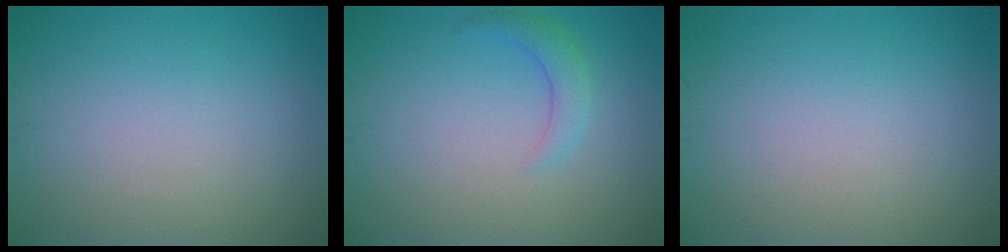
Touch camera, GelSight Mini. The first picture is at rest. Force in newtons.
{"total": 2.1, "press": 2.1, "slide": 0.2}
{"total": 0.0}